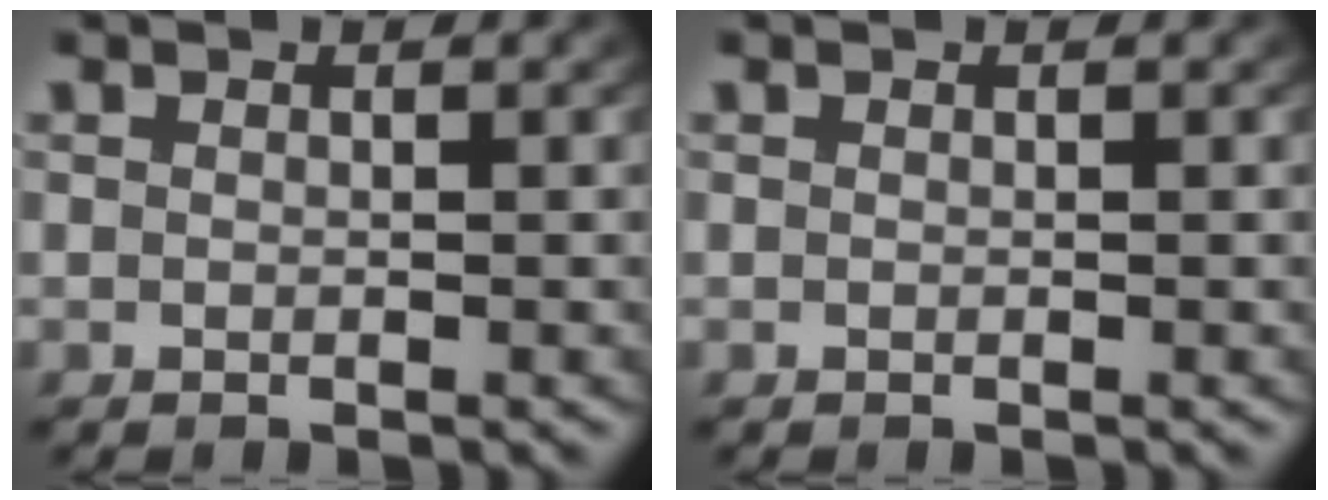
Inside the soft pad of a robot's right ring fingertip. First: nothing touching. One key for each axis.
{"total": 0.0}